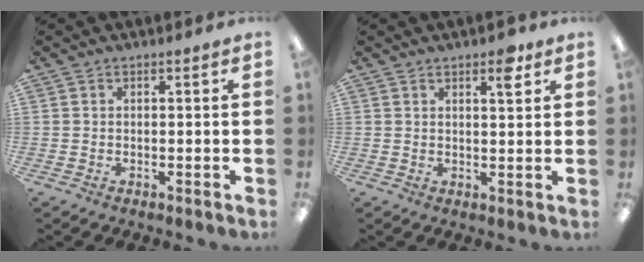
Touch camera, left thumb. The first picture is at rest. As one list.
[{"total": 4.4, "force": [2.8, 1.3, 3.1], "torque": [-0.036, -0.010, 0.042]}]